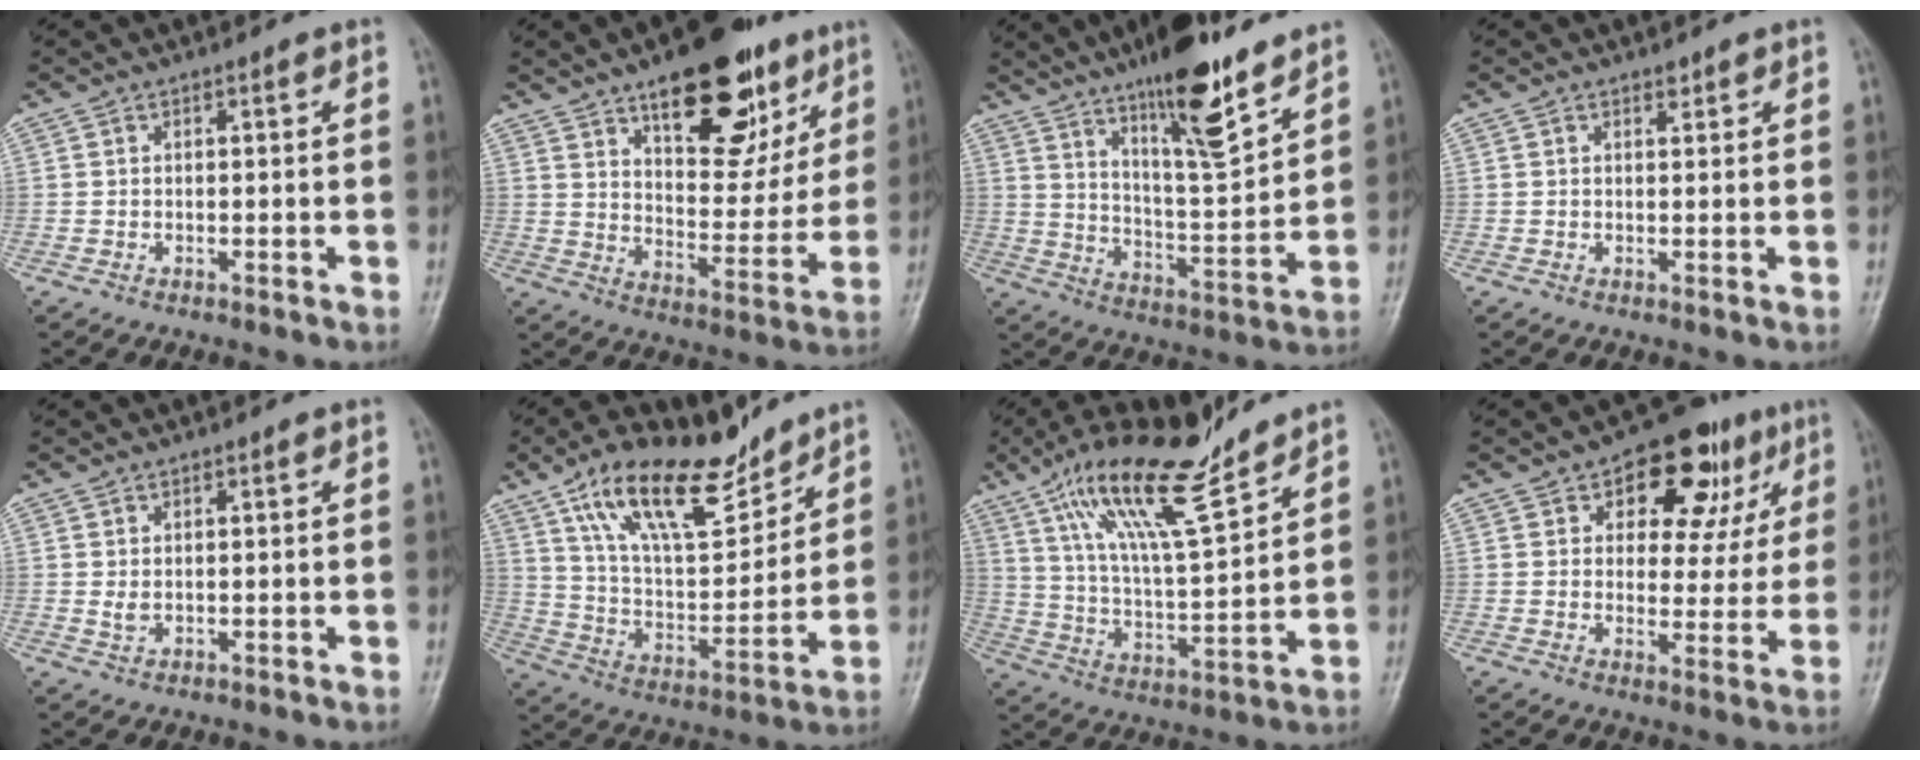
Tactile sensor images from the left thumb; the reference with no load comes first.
{"total": 21.2, "force": [12.1, 9.9, 14.3], "torque": [-0.147, -0.053, 0.186]}
{"total": 16.2, "force": [11.3, 3.6, 11.0], "torque": [-0.158, -0.072, 0.193]}
{"total": 0.9, "force": [0.7, 0.5, 0.3], "torque": [-0.001, -0.006, 0.009]}
{"total": 1.5, "force": [0.4, 1.0, 1.1], "torque": [-0.014, -0.005, 0.010]}
{"total": 19.5, "force": [13.3, 8.0, 11.8], "torque": [-0.161, -0.062, 0.242]}
{"total": 17.8, "force": [12.7, 3.9, 11.9], "torque": [-0.193, -0.060, 0.233]}
{"total": 14.8, "force": [6.9, 8.8, 9.7], "torque": [-0.069, -0.008, 0.093]}